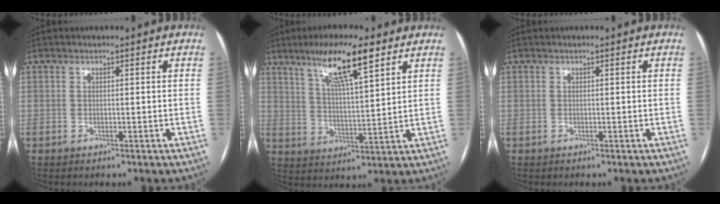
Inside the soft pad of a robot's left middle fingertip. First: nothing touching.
{"total": 11.1, "force": [6.9, 1.1, 8.6], "torque": [-0.154, 0.007, 0.121]}
{"total": 0.0}